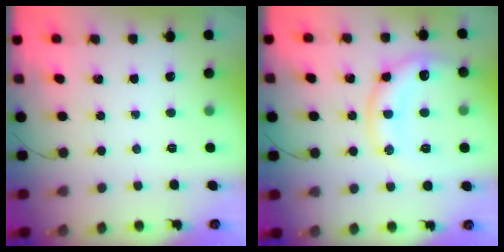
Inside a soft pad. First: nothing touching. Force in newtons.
{"total": 12.5, "press": 12.4, "slide": 1.6}